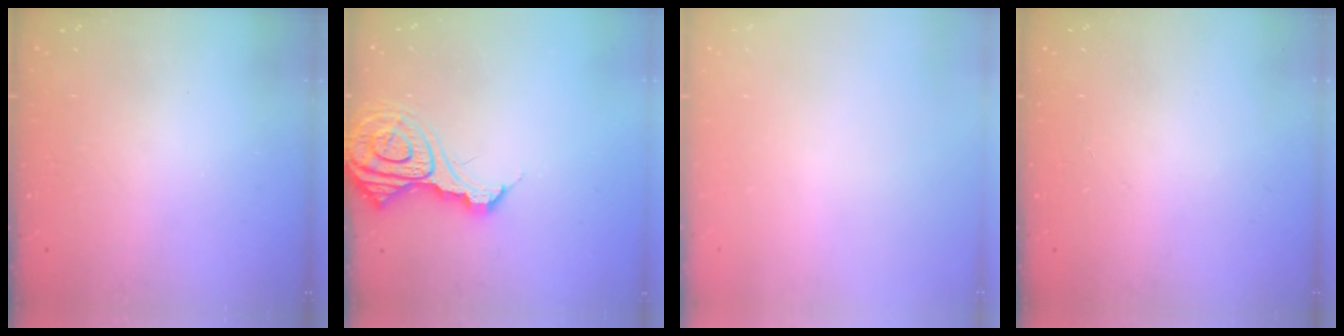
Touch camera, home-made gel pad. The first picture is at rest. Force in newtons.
{"total": 13.8, "press": 13.7, "slide": 1.5}
{"total": 0.0}
{"total": 0.0}